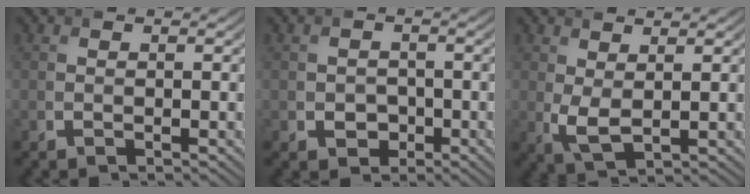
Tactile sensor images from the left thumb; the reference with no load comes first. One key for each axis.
{"total": 2.2, "fx": -0.9, "fy": 1.9, "fz": 0.9, "tx": -0.012, "ty": -0.005, "tz": -0.017}
{"total": 3.1, "fx": 0.9, "fy": 1.4, "fz": 2.7, "tx": -0.068, "ty": -0.004, "tz": 0.020}